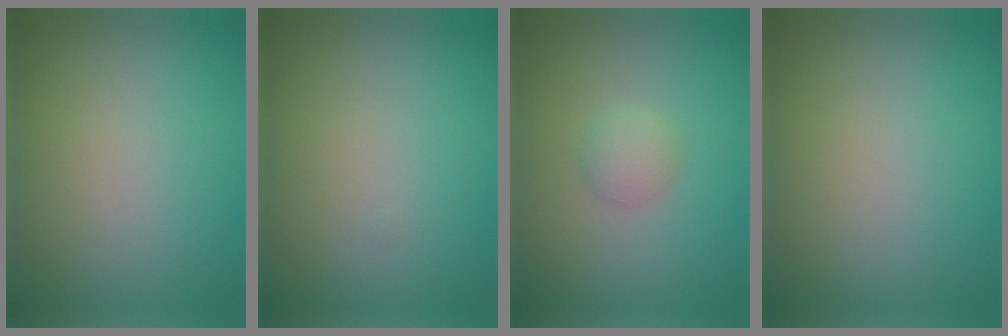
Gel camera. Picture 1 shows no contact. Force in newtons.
{"total": 0.0}
{"total": 1.6, "press": 1.6, "slide": 0.0}
{"total": 0.0}